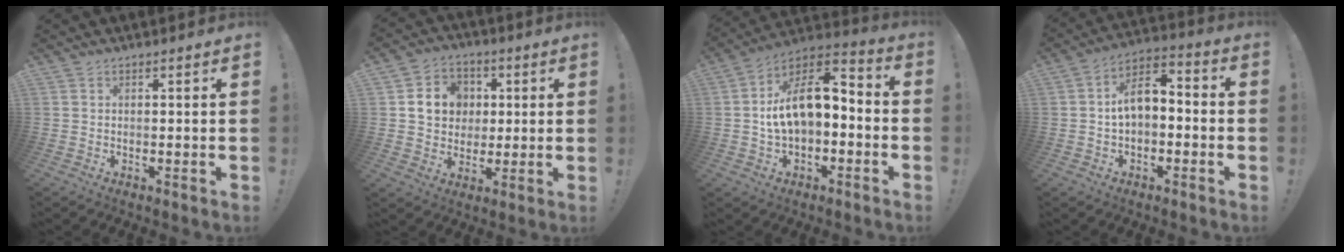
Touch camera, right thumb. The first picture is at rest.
{"total": 11.2, "force": [1.9, 10.0, 4.5], "torque": [-0.055, 0.000, 0.043]}
{"total": 13.4, "force": [1.6, 7.7, 10.9], "torque": [-0.177, 0.010, 0.034]}
{"total": 8.5, "force": [-0.2, 5.5, 6.5], "torque": [-0.104, 0.010, 0.002]}